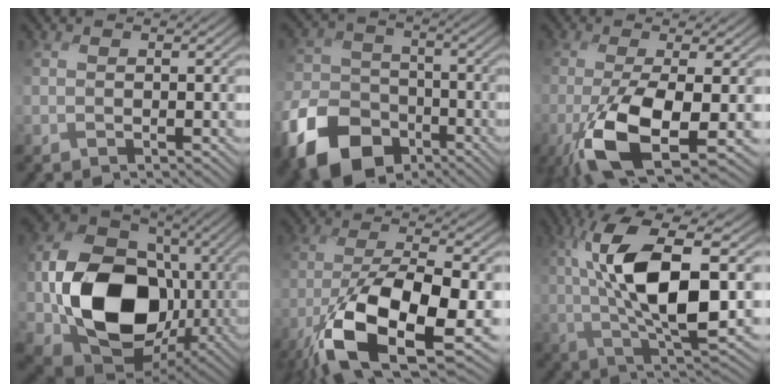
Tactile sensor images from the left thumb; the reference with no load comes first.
{"total": 12.9, "force": [-7.8, 8.7, 5.5], "torque": [-0.139, -0.034, -0.152]}
{"total": 10.1, "force": [-3.8, 2.7, 8.9], "torque": [-0.177, -0.011, -0.073]}
{"total": 16.5, "force": [-2.4, 12.8, 10.2], "torque": [-0.196, -0.038, -0.042]}
{"total": 13.7, "force": [-6.2, 4.8, 11.3], "torque": [-0.227, -0.031, -0.117]}
{"total": 12.9, "force": [1.4, 4.9, 11.8], "torque": [-0.233, 0.004, 0.021]}